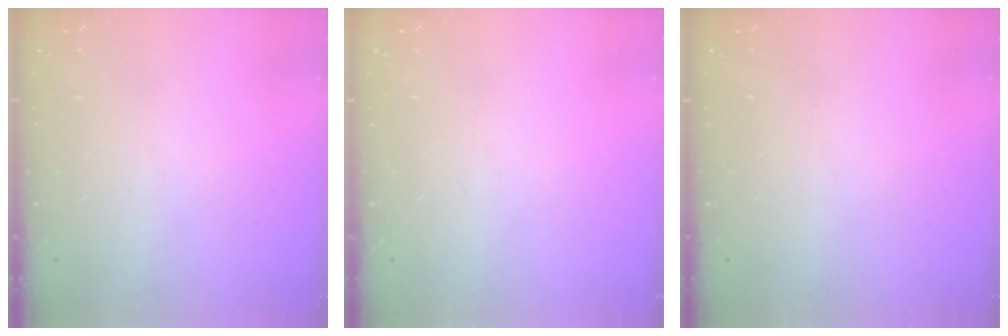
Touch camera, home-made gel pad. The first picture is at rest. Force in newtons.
{"total": 0.0}
{"total": 0.0}